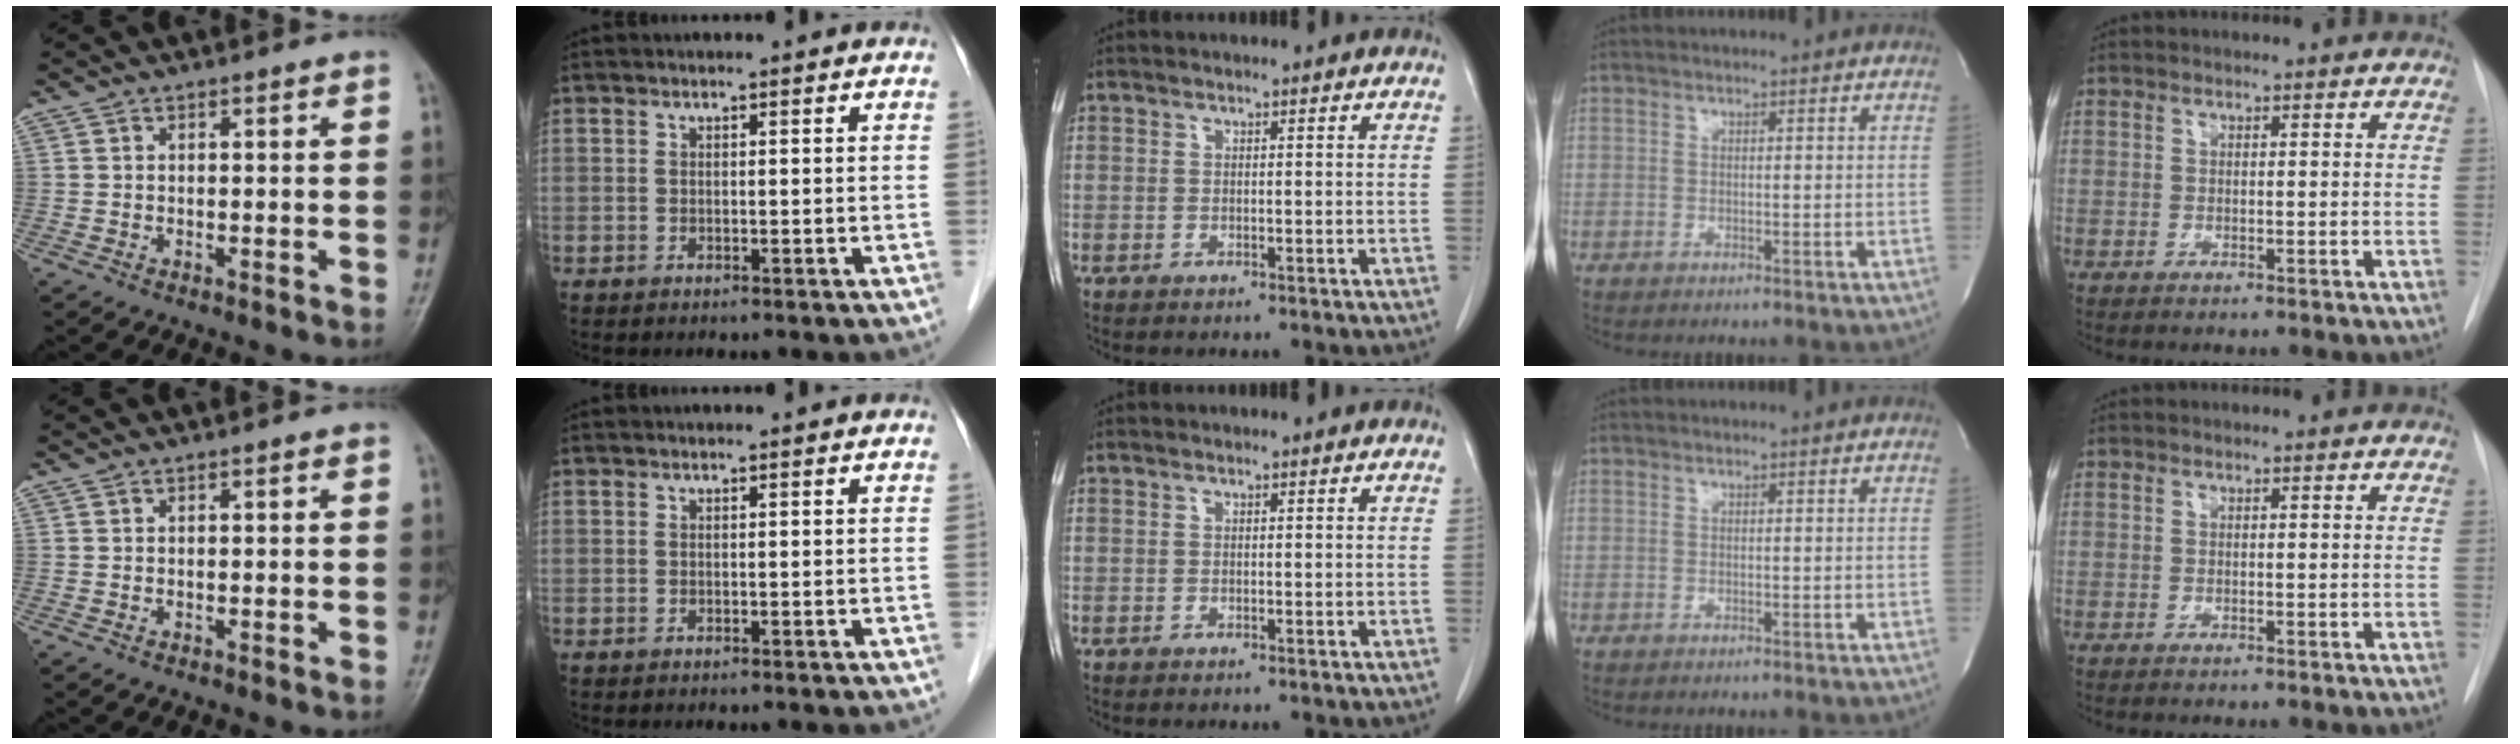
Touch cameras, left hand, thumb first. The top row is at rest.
{}